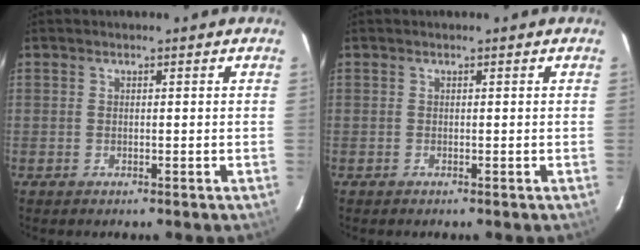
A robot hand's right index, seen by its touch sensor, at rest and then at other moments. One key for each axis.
{"total": 0.0}